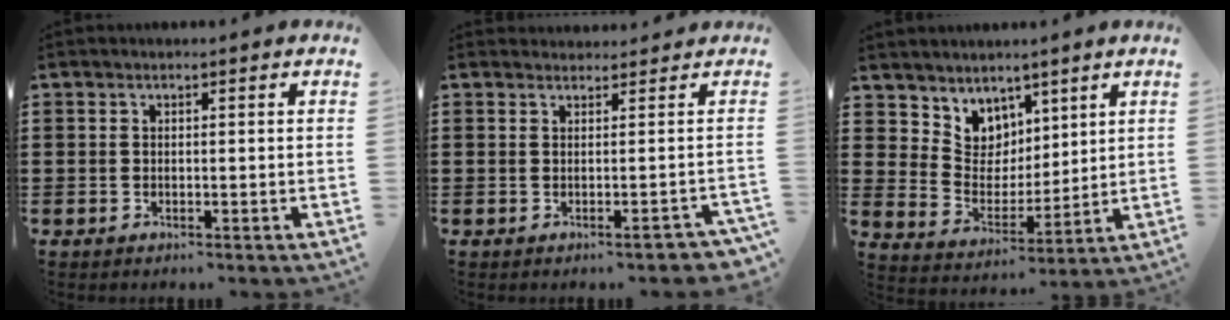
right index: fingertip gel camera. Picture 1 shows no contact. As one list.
[{"total": 1.0, "force": [0.5, 0.3, 0.8], "torque": [-0.010, -0.003, 0.011]}, {"total": 6.1, "force": [4.5, 4.1, -0.5], "torque": [-0.031, -0.025, 0.086]}]